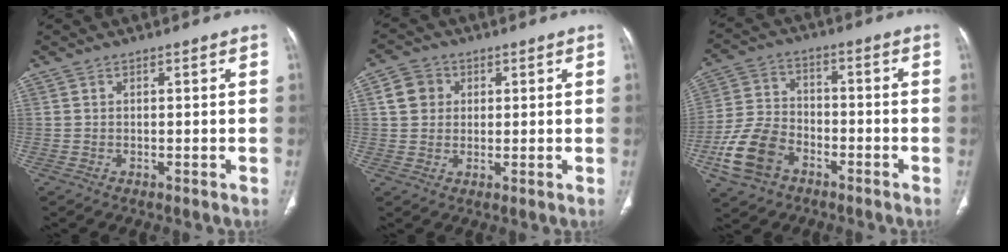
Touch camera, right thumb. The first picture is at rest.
{"total": 5.3, "force": [1.4, 4.7, 2.0], "torque": [-0.017, 0.006, 0.021]}
{"total": 11.7, "force": [-5.6, 7.9, 6.5], "torque": [-0.129, 0.026, -0.105]}